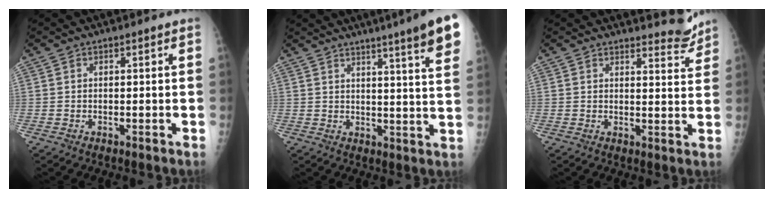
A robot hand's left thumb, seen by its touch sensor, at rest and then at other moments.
{"total": 13.3, "force": [8.6, 0.3, 10.2], "torque": [-0.125, -0.035, 0.093]}
{"total": 4.3, "force": [4.2, 0.7, 0.4], "torque": [0.007, -0.045, 0.047]}